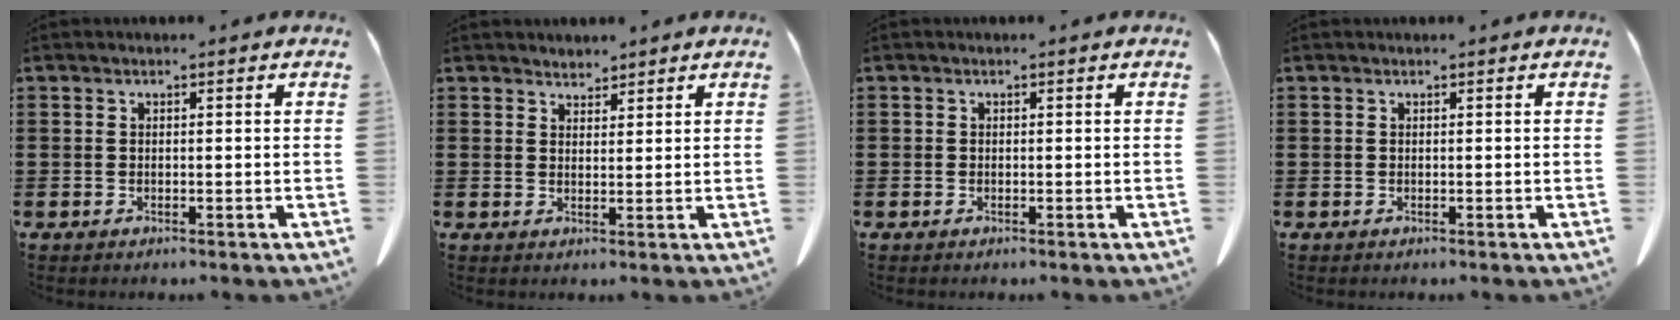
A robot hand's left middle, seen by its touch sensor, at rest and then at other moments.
{"total": 2.3, "force": [2.2, 0.6, -0.2], "torque": [-0.001, -0.002, 0.044]}
{"total": 0.0}
{"total": 0.0}